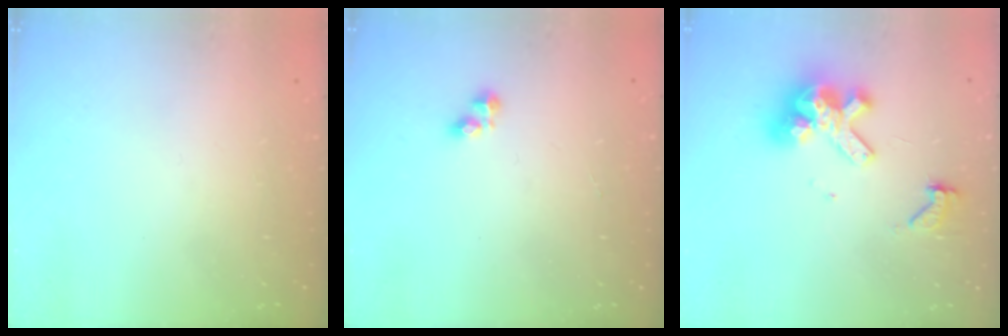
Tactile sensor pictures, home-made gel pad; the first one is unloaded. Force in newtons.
{"total": 2.1, "press": 2.1, "slide": 0.3}
{"total": 11.4, "press": 11.4, "slide": 1.4}